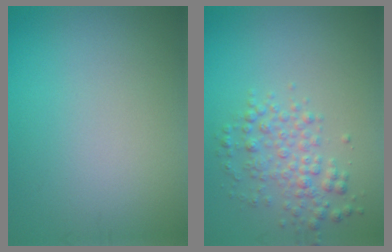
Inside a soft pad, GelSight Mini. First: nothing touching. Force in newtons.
{"total": 3.0, "press": 3.0, "slide": 0.0}